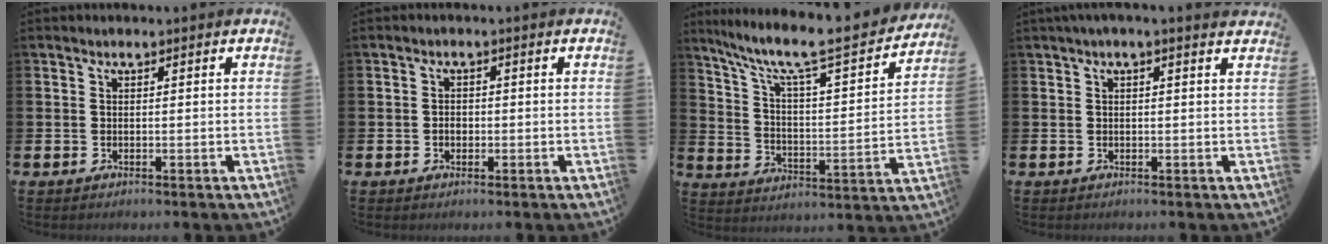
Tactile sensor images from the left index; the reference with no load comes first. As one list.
[{"total": 1.3, "force": [-0.3, 1.0, 0.9], "torque": [-0.013, 0.004, -0.009]}, {"total": 8.4, "force": [7.3, 1.0, 4.1], "torque": [-0.106, -0.064, 0.115]}, {"total": 1.0, "force": [0.5, -0.2, 0.8], "torque": [-0.010, -0.001, 0.007]}]